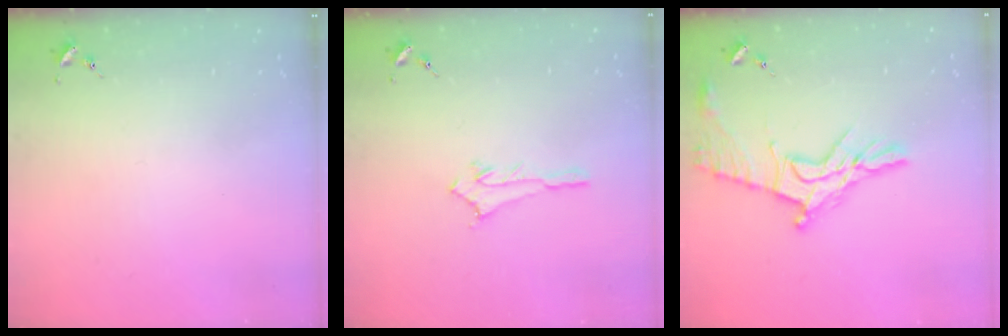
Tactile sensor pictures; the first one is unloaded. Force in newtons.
{"total": 2.9, "press": 2.8, "slide": 0.4}
{"total": 13.9, "press": 13.8, "slide": 0.9}